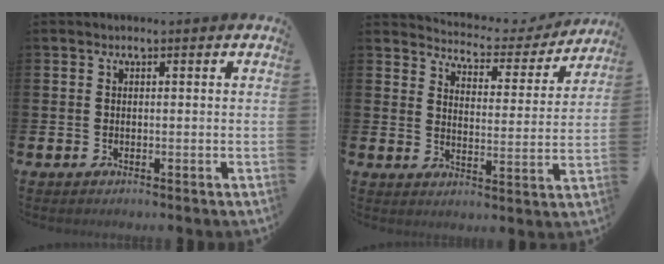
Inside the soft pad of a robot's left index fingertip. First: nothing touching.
{"total": 4.4, "force": [4.2, 1.0, 0.4], "torque": [-0.031, -0.039, 0.066]}